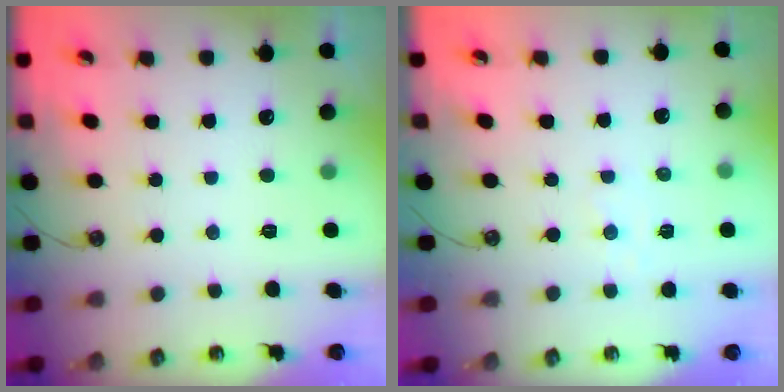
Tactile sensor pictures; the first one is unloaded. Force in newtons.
{"total": 1.4, "press": 1.4, "slide": 0.2}